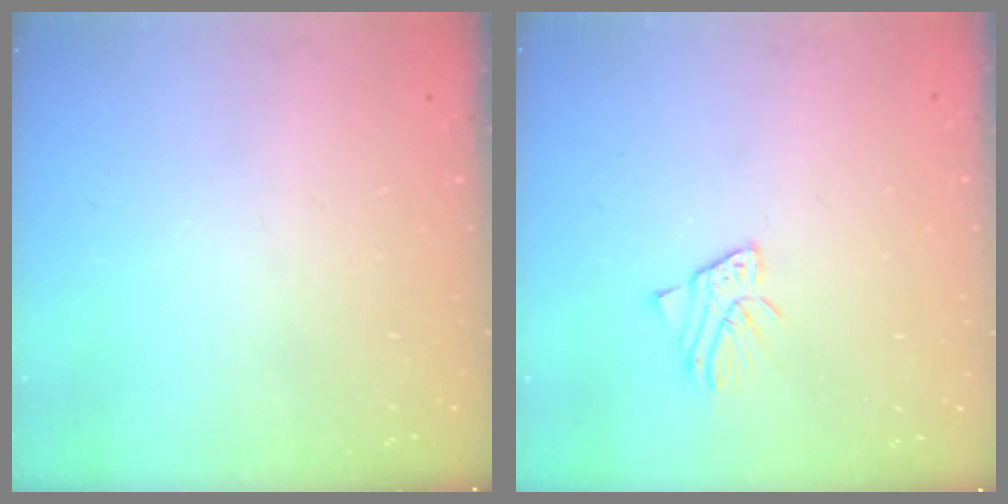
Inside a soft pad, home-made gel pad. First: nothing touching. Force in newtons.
{"total": 2.5, "press": 2.5, "slide": 0.2}